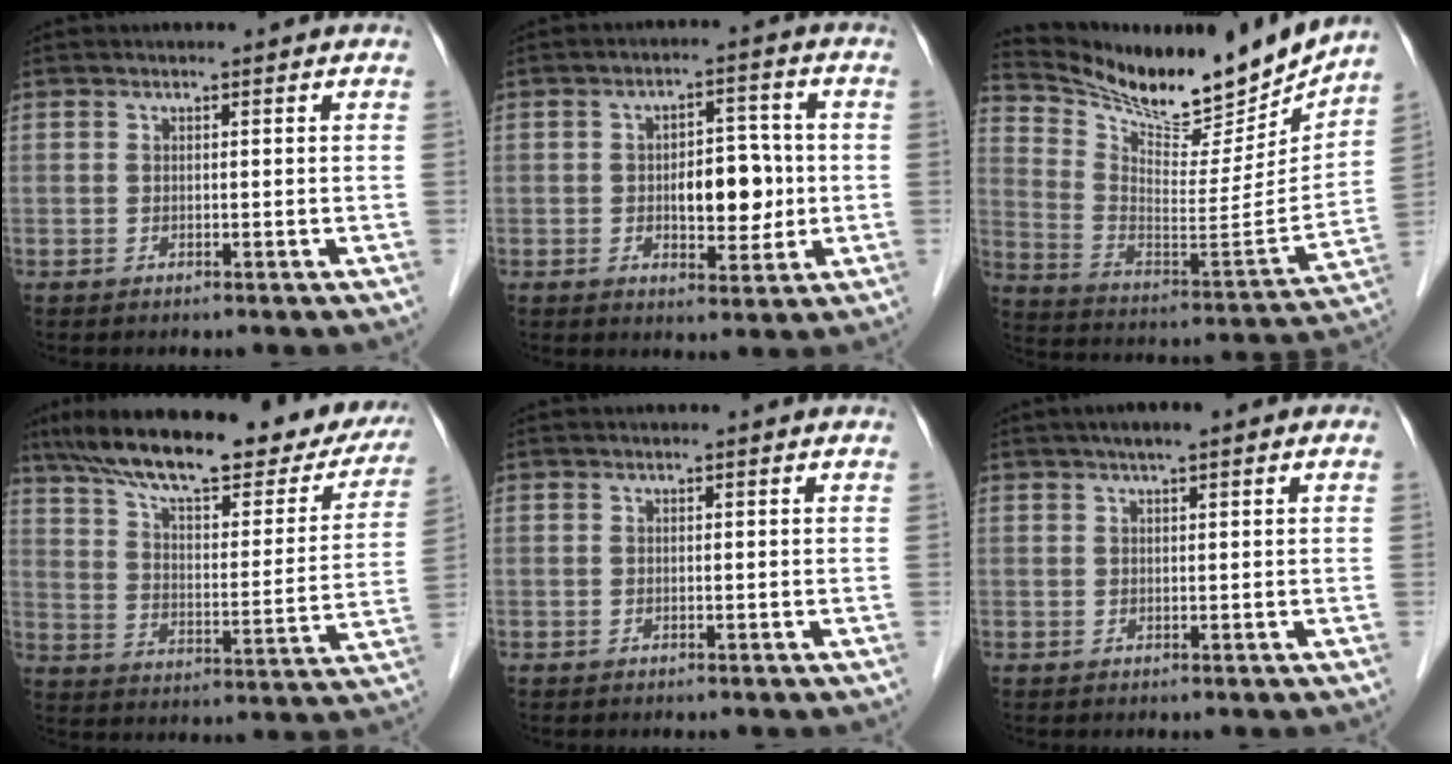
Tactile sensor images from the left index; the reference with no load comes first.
{"total": 7.1, "force": [-0.5, 3.7, 6.1], "torque": [-0.089, 0.010, -0.003]}
{"total": 19.1, "force": [17.7, 3.5, 6.3], "torque": [-0.125, -0.047, 0.283]}
{"total": 27.8, "force": [22.7, 7.2, 14.4], "torque": [-0.227, 0.002, 0.305]}
{"total": 0.0}
{"total": 3.3, "force": [1.8, 0.7, 2.7], "torque": [-0.047, 0.018, 0.025]}